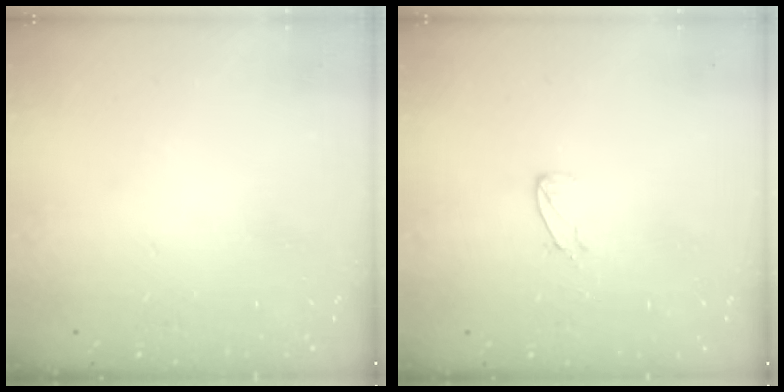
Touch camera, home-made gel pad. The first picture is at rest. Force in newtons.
{"total": 5.4, "press": 5.4, "slide": 0.4}